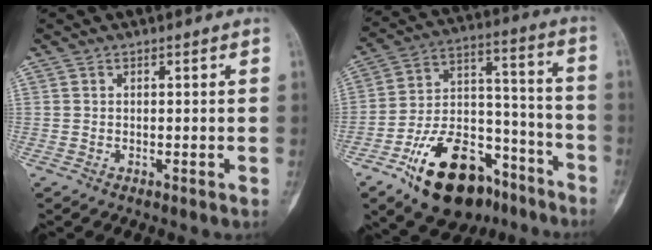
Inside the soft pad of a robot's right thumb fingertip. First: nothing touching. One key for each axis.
{"total": 21.9, "fx": -13.4, "fy": 12.0, "fz": 12.6, "tx": -0.191, "ty": 0.090, "tz": -0.217}